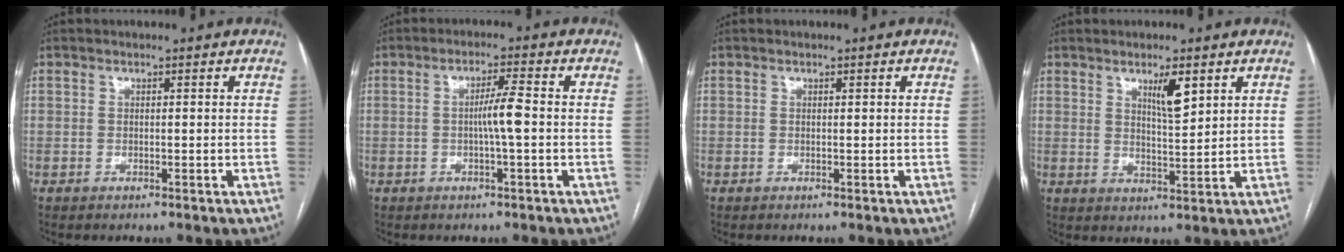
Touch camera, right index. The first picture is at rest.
{"total": 4.1, "force": [-0.4, -0.2, 4.1], "torque": [-0.073, 0.003, -0.007]}
{"total": 0.0}
{"total": 4.8, "force": [2.6, 0.8, 3.9], "torque": [-0.070, -0.004, 0.048]}